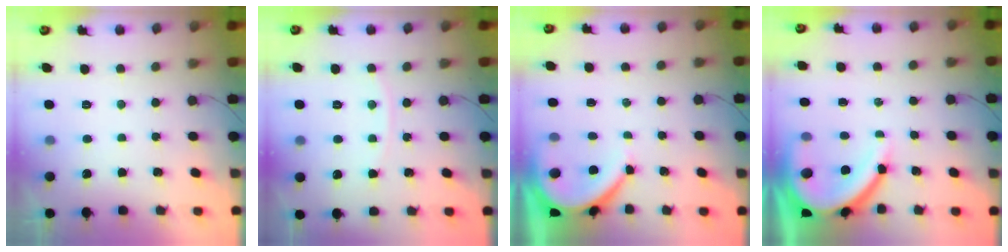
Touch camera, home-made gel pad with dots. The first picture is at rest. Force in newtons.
{"total": 5.4, "press": 5.3, "slide": 0.7}
{"total": 6.7, "press": 6.6, "slide": 0.8}
{"total": 13.2, "press": 13.1, "slide": 1.3}